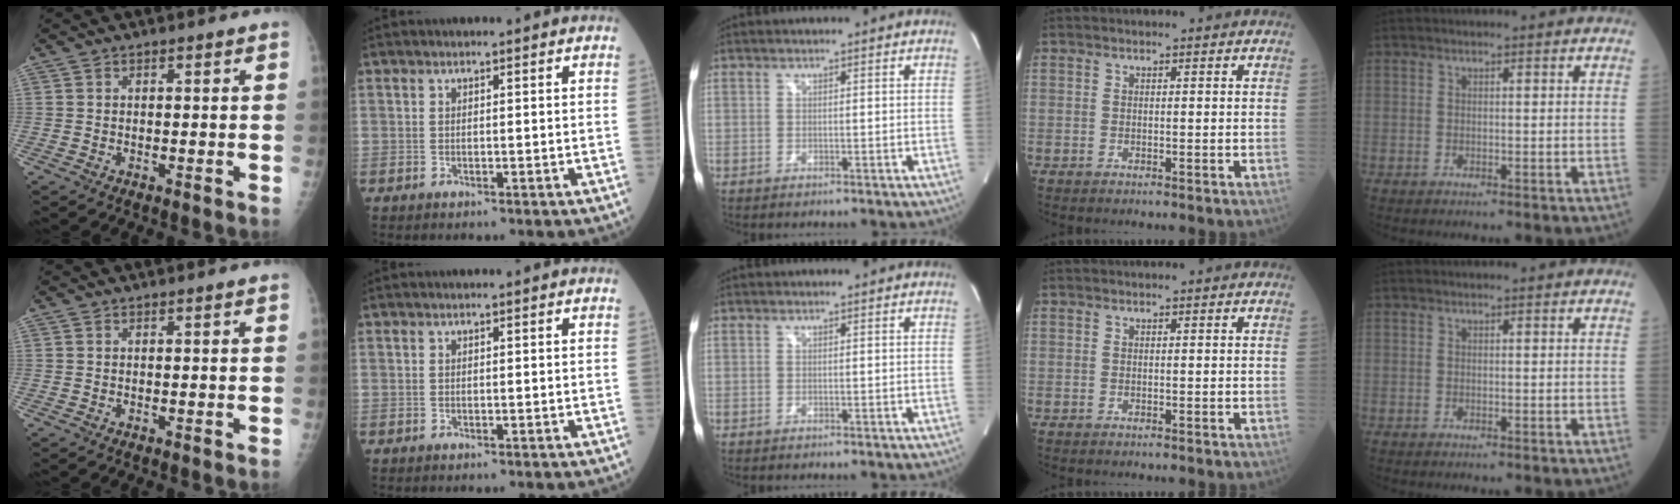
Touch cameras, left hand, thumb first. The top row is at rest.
{}